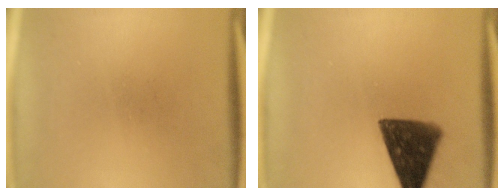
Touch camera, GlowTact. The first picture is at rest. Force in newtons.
{"total": 12.2}